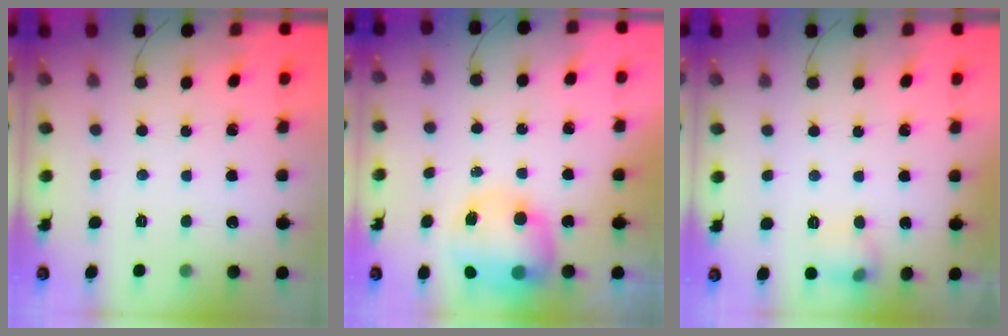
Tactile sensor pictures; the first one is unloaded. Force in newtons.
{"total": 11.3, "press": 11.0, "slide": 2.8}
{"total": 6.8, "press": 6.7, "slide": 1.0}